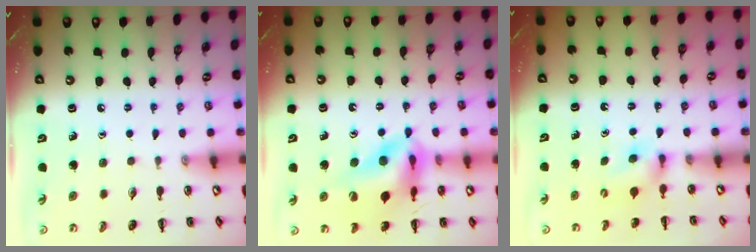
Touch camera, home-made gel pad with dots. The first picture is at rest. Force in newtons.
{"total": 13.4, "press": 12.8, "slide": 4.0}
{"total": 4.7, "press": 4.5, "slide": 1.2}